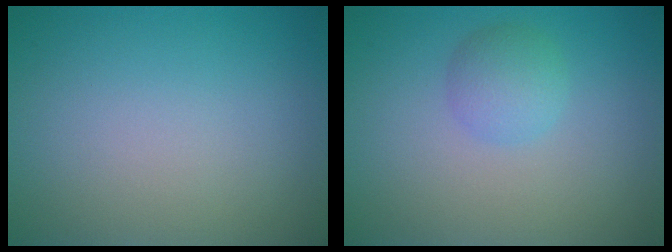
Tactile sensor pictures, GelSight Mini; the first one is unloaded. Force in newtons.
{"total": 2.2, "press": 2.2, "slide": 0.0}